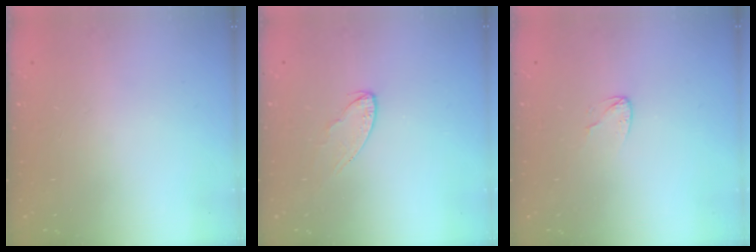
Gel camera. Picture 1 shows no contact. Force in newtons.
{"total": 4.3, "press": 4.2, "slide": 0.4}
{"total": 3.8, "press": 3.8, "slide": 0.2}